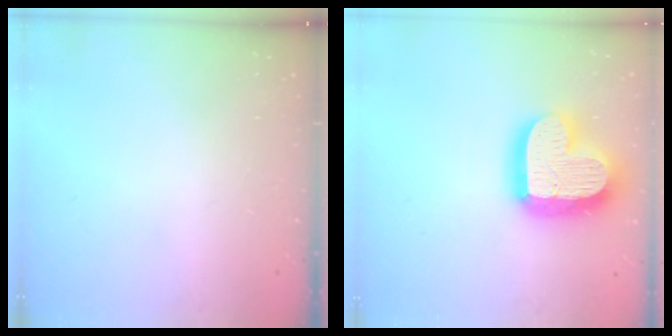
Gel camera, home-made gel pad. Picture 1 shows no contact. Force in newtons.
{"total": 22.4, "press": 22.4, "slide": 1.9}